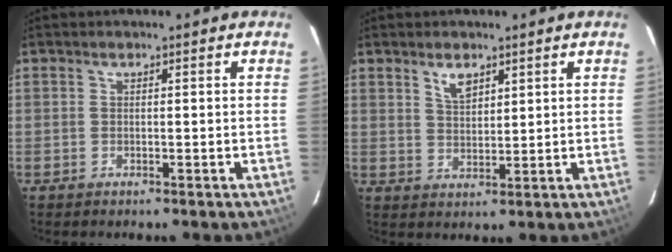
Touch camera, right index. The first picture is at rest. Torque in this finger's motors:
{"motor_torque": [0.39, 0.28, 0.07, 0.05]}